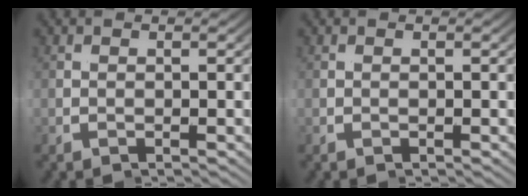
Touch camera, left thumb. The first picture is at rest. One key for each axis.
{"total": 0.0}